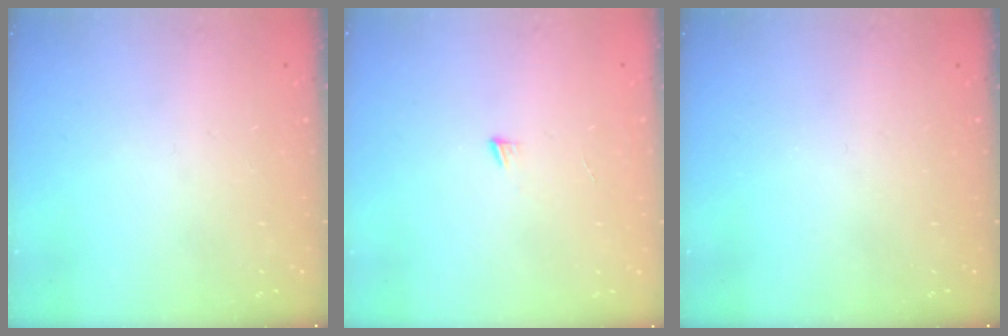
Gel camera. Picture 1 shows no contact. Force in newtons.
{"total": 3.0, "press": 3.0, "slide": 0.3}
{"total": 0.0}